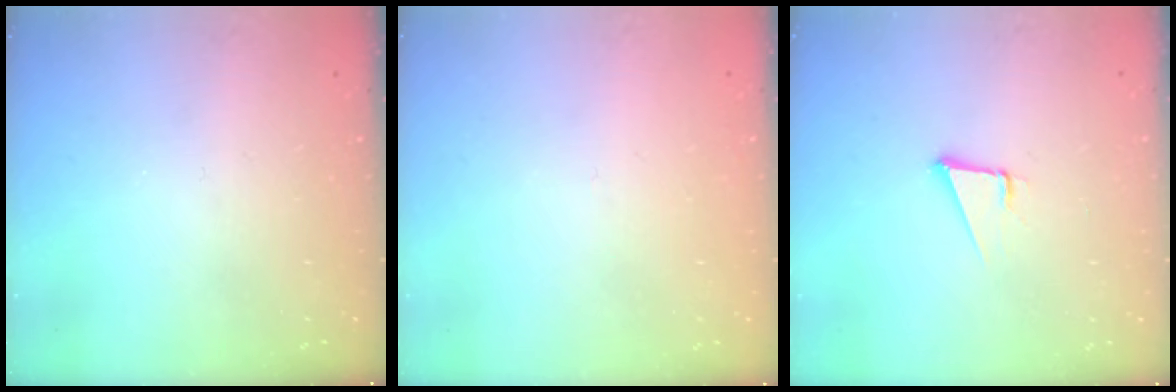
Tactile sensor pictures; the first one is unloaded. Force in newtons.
{"total": 2.6, "press": 2.6, "slide": 0.2}
{"total": 4.3, "press": 3.4, "slide": 2.6}